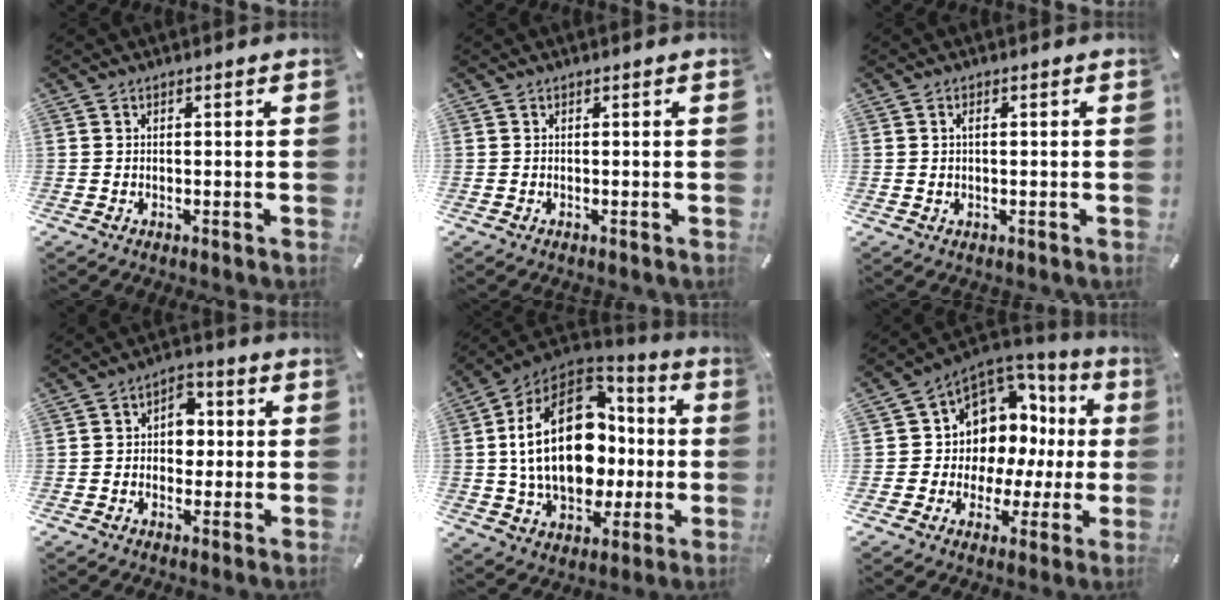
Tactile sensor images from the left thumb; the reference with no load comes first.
{"total": 0.0}
{"total": 1.6, "force": [0.3, 0.7, 1.4], "torque": [-0.028, 0.003, 0.005]}
{"total": 6.7, "force": [0.1, 5.4, 4.0], "torque": [-0.043, 0.000, -0.004]}
{"total": 27.1, "force": [1.2, 18.0, 20.2], "torque": [-0.377, 0.010, 0.029]}
{"total": 9.4, "force": [3.5, 8.4, 2.4], "torque": [-0.043, -0.059, 0.072]}